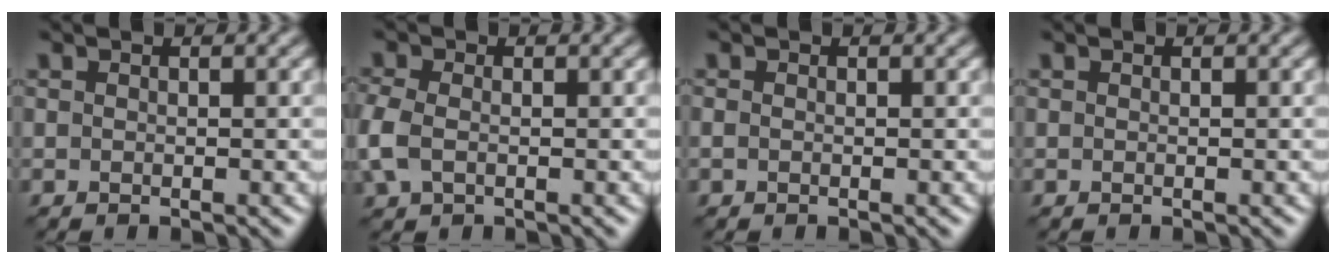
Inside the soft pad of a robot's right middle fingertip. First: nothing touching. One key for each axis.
{"total": 3.3, "fx": -0.7, "fy": 2.4, "fz": 2.2, "tx": -0.072, "ty": -0.003, "tz": -0.020}
{"total": 0.5, "fx": -0.1, "fy": 0.4, "fz": 0.3, "tx": -0.009, "ty": 0.000, "tz": -0.004}
{"total": 0.0}